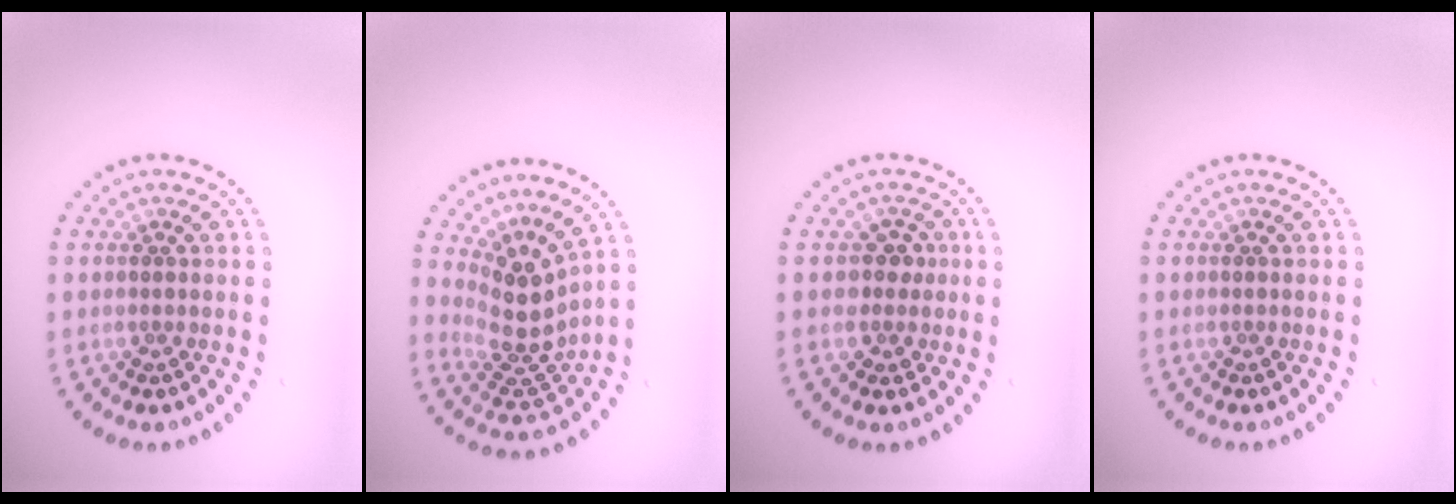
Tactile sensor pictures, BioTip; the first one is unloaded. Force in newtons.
{"total": 4.2, "press": 3.0, "slide": 3.0}
{"total": 1.9, "press": 1.6, "slide": 1.0}
{"total": 0.0}